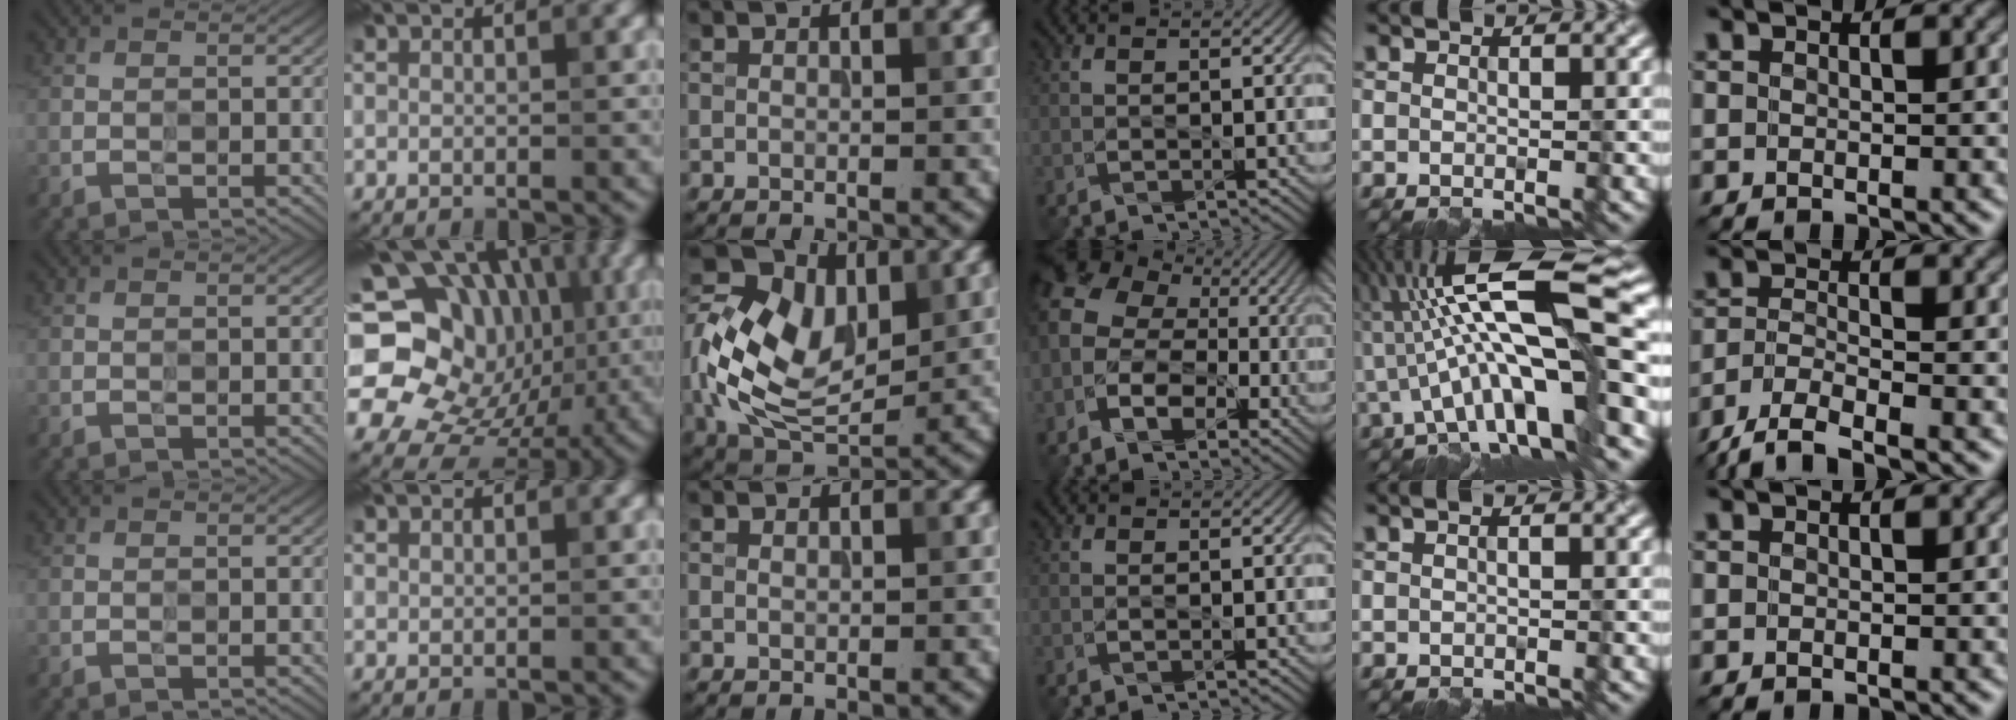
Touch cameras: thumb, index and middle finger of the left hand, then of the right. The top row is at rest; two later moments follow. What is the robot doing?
{"motion": "wipe", "object": "plastic plate"}